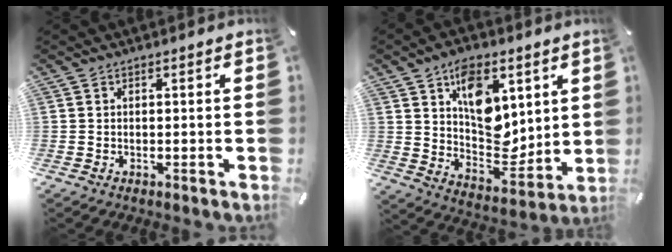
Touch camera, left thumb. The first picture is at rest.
{"total": 13.2, "force": [5.6, 8.8, 8.1], "torque": [-0.105, -0.031, 0.103]}